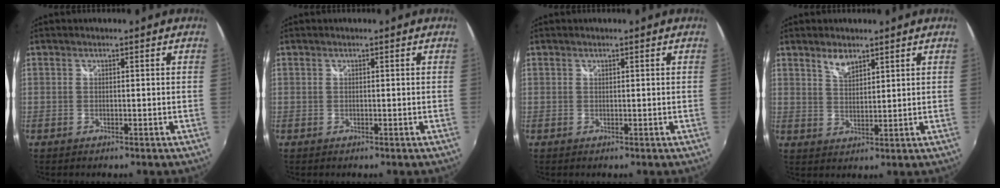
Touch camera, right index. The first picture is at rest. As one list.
[{"total": 0.0}, {"total": 0.0}, {"total": 3.9, "force": [2.9, 1.6, 2.1], "torque": [-0.034, 0.000, 0.051]}]